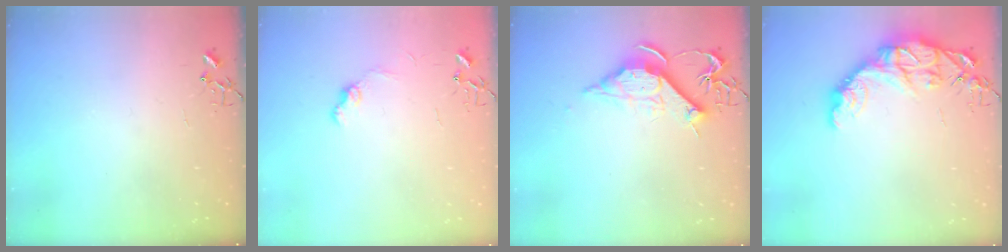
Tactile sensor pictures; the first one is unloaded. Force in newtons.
{"total": 8.7, "press": 8.7, "slide": 0.7}
{"total": 11.5, "press": 11.5, "slide": 0.1}
{"total": 14.1, "press": 14.1, "slide": 1.0}